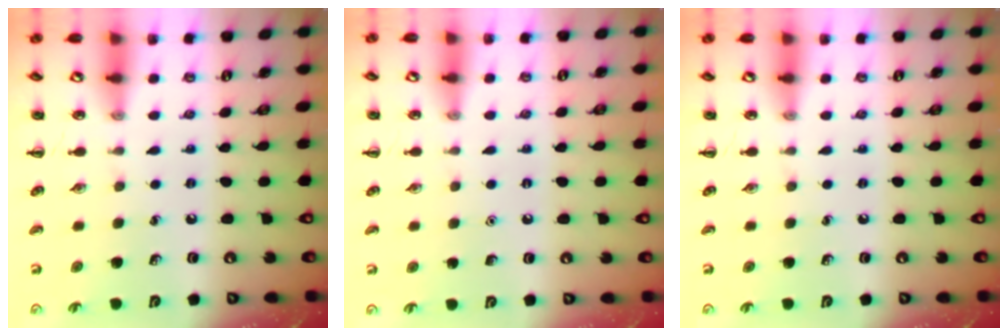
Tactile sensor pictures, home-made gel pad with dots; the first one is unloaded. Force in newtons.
{"total": 1.6, "press": 1.6, "slide": 0.1}
{"total": 0.0}